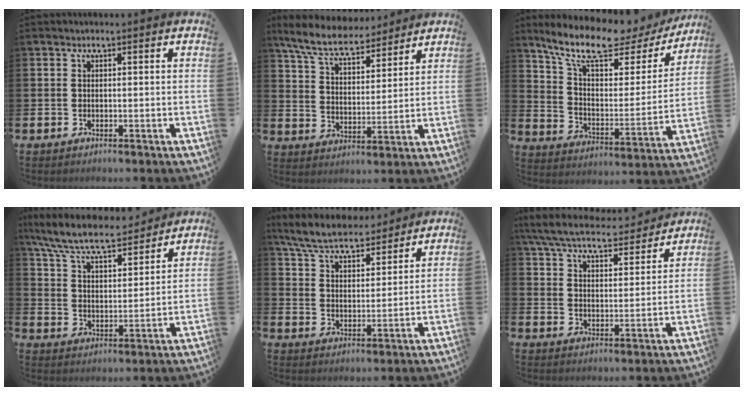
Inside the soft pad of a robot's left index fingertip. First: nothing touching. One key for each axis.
{"total": 8.0, "fx": 7.3, "fy": 1.8, "fz": 2.8, "tx": -0.089, "ty": -0.034, "tz": 0.132}
{"total": 11.1, "fx": 9.1, "fy": 3.5, "fz": 5.4, "tx": -0.140, "ty": -0.052, "tz": 0.154}
{"total": 8.8, "fx": 8.1, "fy": 1.6, "fz": 3.1, "tx": -0.099, "ty": -0.051, "tz": 0.141}
{"total": 7.1, "fx": 6.6, "fy": 1.5, "fz": 2.2, "tx": -0.076, "ty": -0.035, "tz": 0.118}
{"total": 7.0, "fx": 6.6, "fy": 1.3, "fz": 2.1, "tx": -0.073, "ty": -0.042, "tz": 0.114}